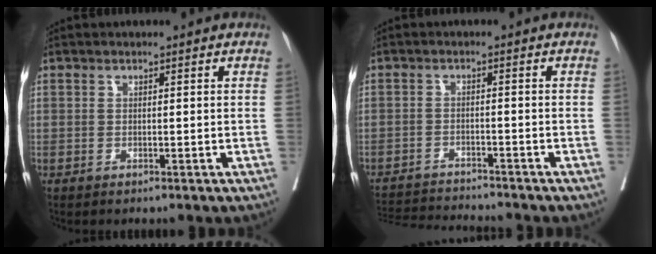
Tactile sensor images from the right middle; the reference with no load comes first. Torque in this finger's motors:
{"motor_torque": [0.92, -1.21, 0.06, 0.03]}